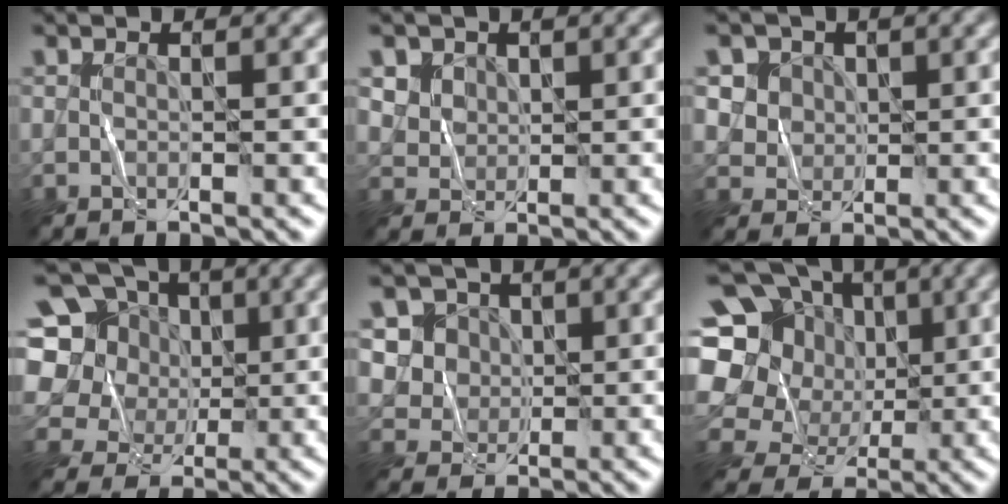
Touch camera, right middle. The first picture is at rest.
{"total": 4.4, "force": [2.4, 3.4, 1.6], "torque": [-0.052, 0.001, 0.050]}
{"total": 4.4, "force": [1.8, 3.7, 1.5], "torque": [-0.038, 0.000, 0.035]}
{"total": 10.4, "force": [1.9, 9.3, 4.3], "torque": [-0.126, 0.049, -0.001]}
{"total": 5.1, "force": [1.7, 4.4, 2.0], "torque": [-0.043, -0.003, 0.027]}
{"total": 15.2, "force": [1.3, 13.7, 6.4], "torque": [-0.165, 0.034, 0.009]}